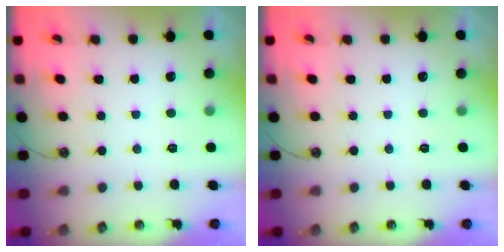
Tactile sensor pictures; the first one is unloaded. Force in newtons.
{"total": 0.0}